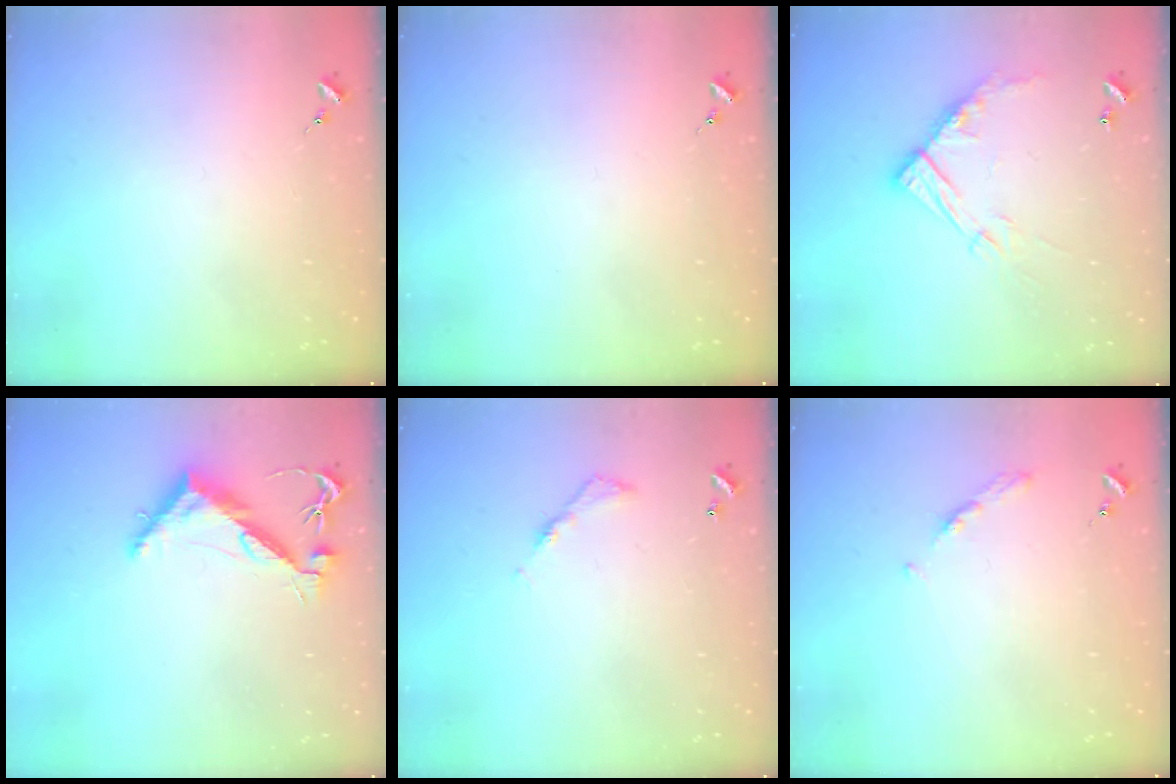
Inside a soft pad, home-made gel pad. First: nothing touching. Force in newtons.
{"total": 0.0}
{"total": 15.4, "press": 15.3, "slide": 1.3}
{"total": 9.3, "press": 9.3, "slide": 0.8}
{"total": 4.9, "press": 4.9, "slide": 0.4}
{"total": 4.1, "press": 4.1, "slide": 0.5}